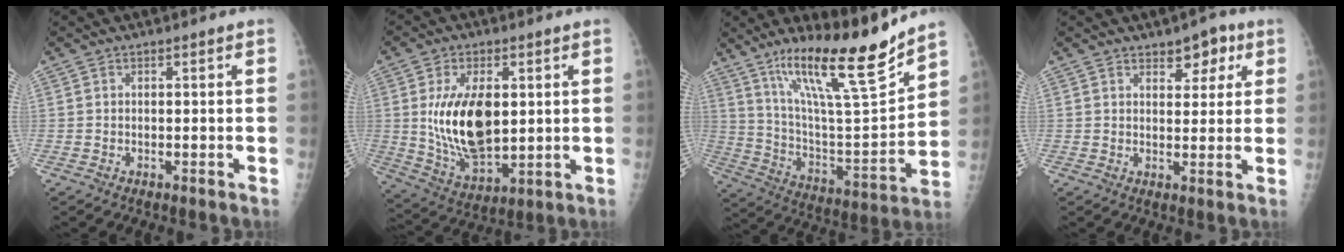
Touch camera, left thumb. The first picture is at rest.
{"total": 15.3, "force": [2.0, 8.3, 12.7], "torque": [-0.213, -0.020, 0.051]}
{"total": 21.4, "force": [15.7, 2.7, 14.4], "torque": [-0.210, -0.088, 0.277]}
{"total": 5.3, "force": [3.0, 3.1, 3.1], "torque": [-0.011, -0.013, 0.039]}